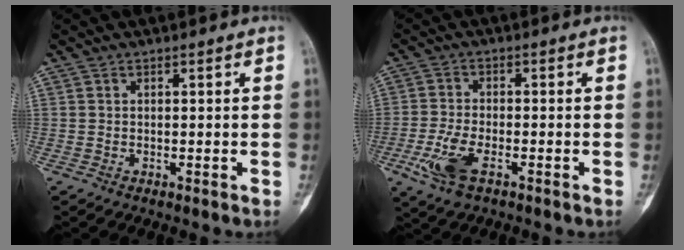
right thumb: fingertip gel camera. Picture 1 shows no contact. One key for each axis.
{"total": 7.2, "fx": -3.1, "fy": 3.1, "fz": 5.7, "tx": -0.133, "ty": 0.003, "tz": -0.059}